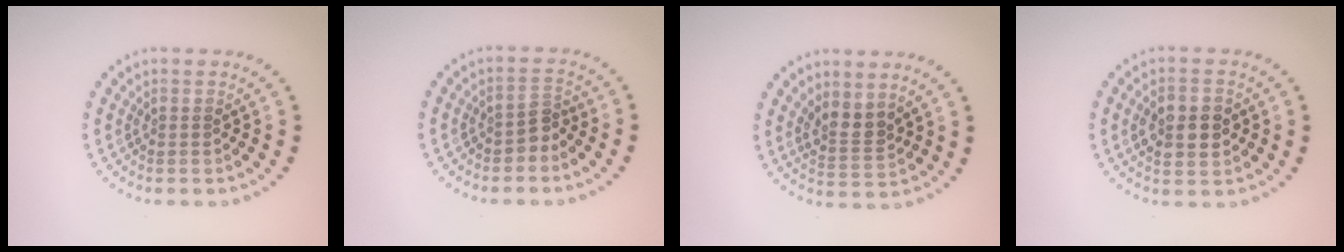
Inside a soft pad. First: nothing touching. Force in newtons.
{"total": 1.4, "press": 1.1, "slide": 0.8}
{"total": 2.5, "press": 2.2, "slide": 1.3}
{"total": 4.5, "press": 4.5, "slide": 0.2}